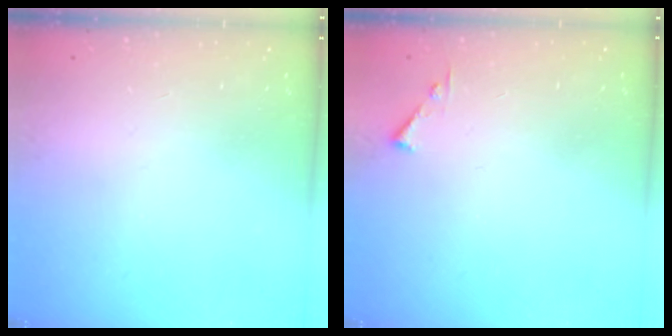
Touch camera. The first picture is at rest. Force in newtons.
{"total": 3.6, "press": 3.6, "slide": 0.4}